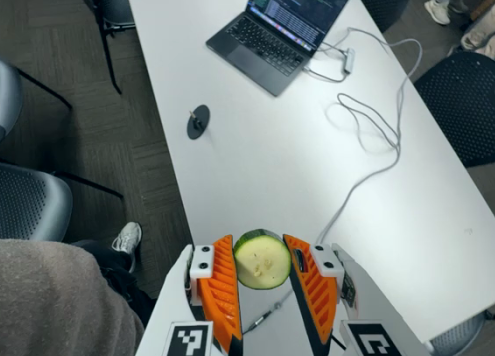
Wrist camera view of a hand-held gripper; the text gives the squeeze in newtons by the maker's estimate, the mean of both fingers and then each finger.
{"total": 9.7, "left": 9.3, "right": 10.1}